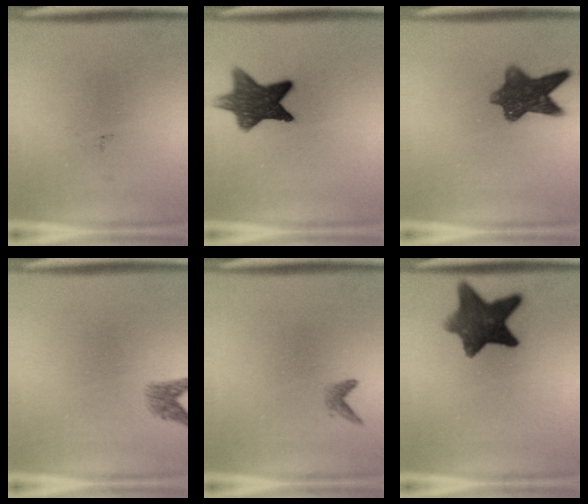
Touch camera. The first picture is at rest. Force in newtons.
{"total": 10.4}
{"total": 8.7}
{"total": 1.8}
{"total": 0.9}
{"total": 10.3}